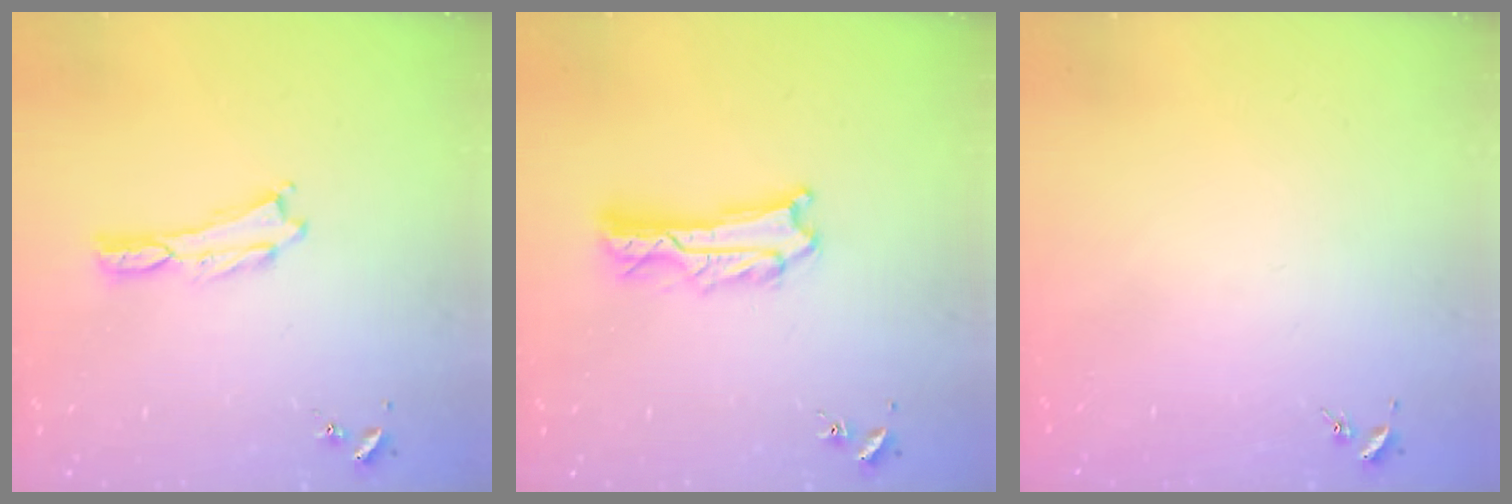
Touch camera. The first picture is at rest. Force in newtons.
{"total": 3.2, "press": 3.2, "slide": 0.4}
{"total": 0.0}